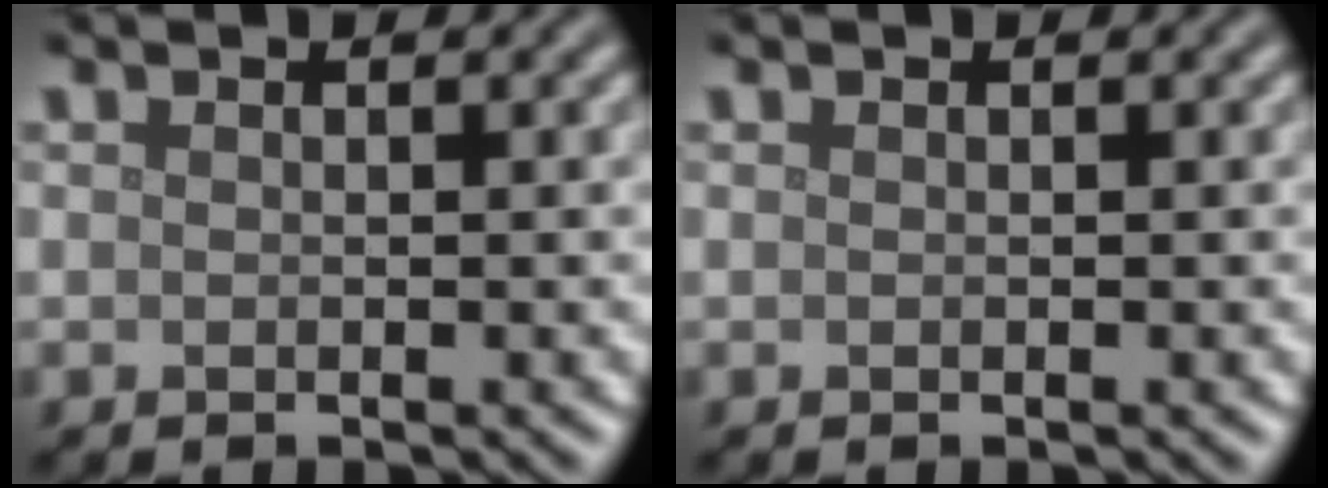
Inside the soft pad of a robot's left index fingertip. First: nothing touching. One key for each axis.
{"total": 0.0}